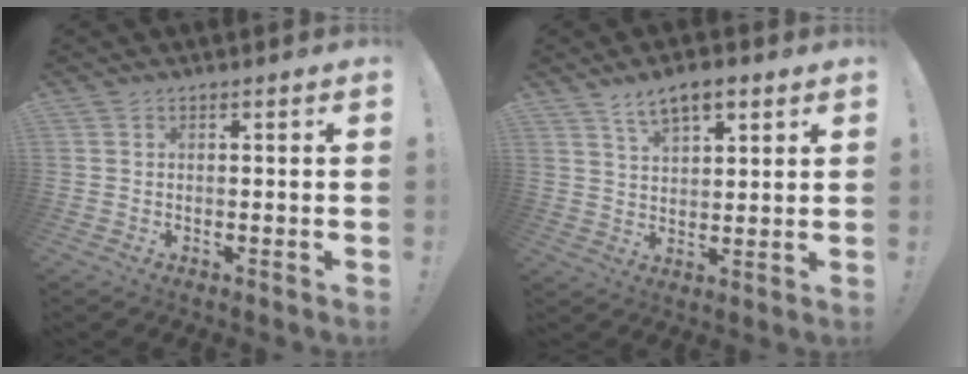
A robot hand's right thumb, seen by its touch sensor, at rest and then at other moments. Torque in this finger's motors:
{"motor_torque": [-0.33, 0.34, -0.01, 0.01, 0.00]}